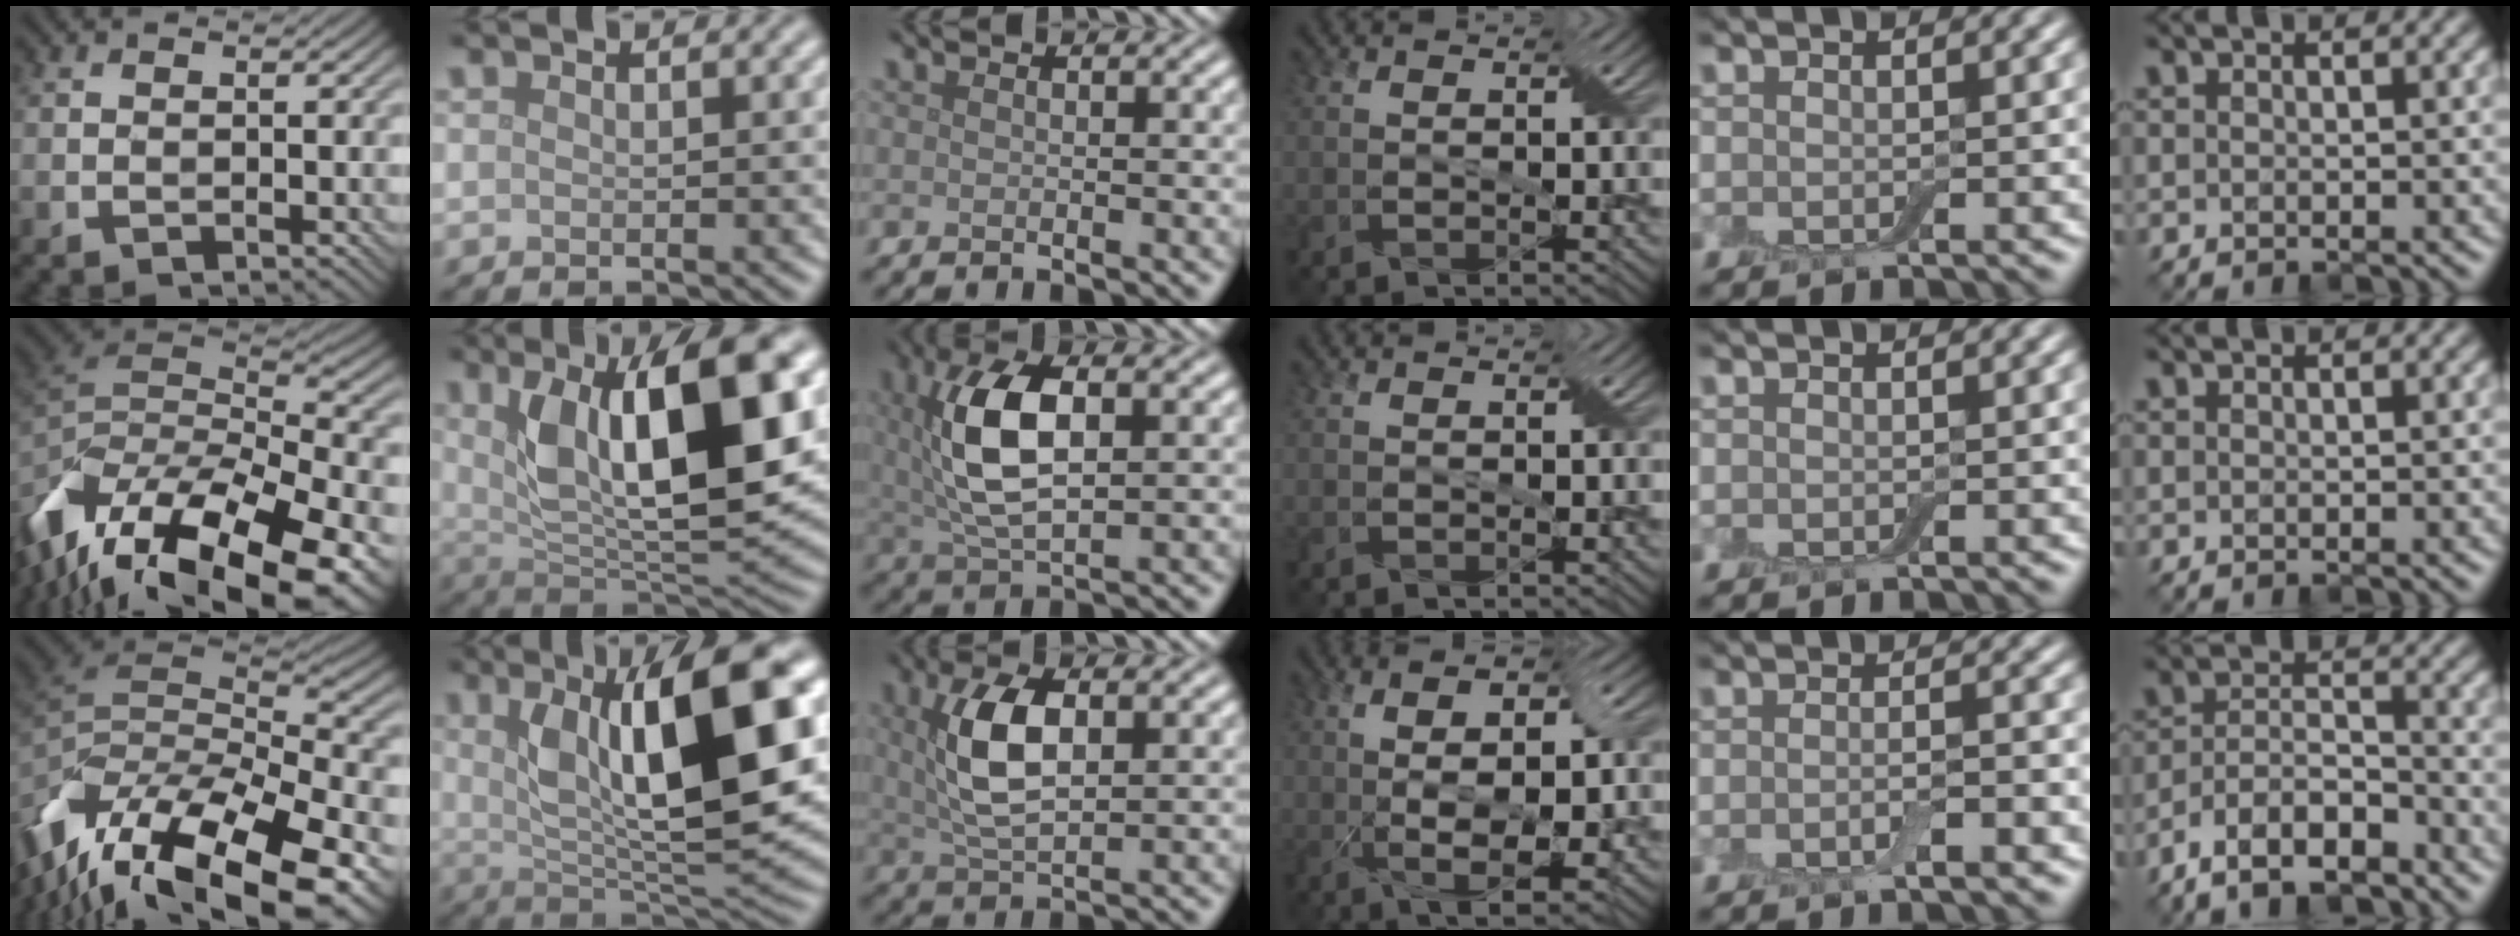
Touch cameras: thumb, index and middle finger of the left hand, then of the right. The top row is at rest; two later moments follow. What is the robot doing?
{"motion": "wrap", "object": "bandage"}